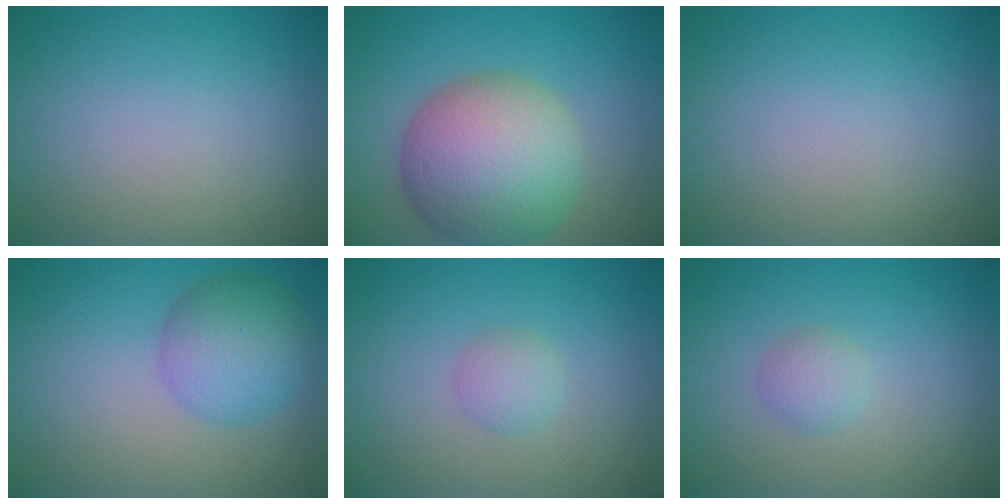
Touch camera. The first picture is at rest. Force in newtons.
{"total": 10.7, "press": 10.7, "slide": 0.1}
{"total": 0.0}
{"total": 5.1, "press": 5.1, "slide": 0.2}
{"total": 1.6, "press": 1.6, "slide": 0.0}
{"total": 1.6, "press": 1.6, "slide": 0.1}